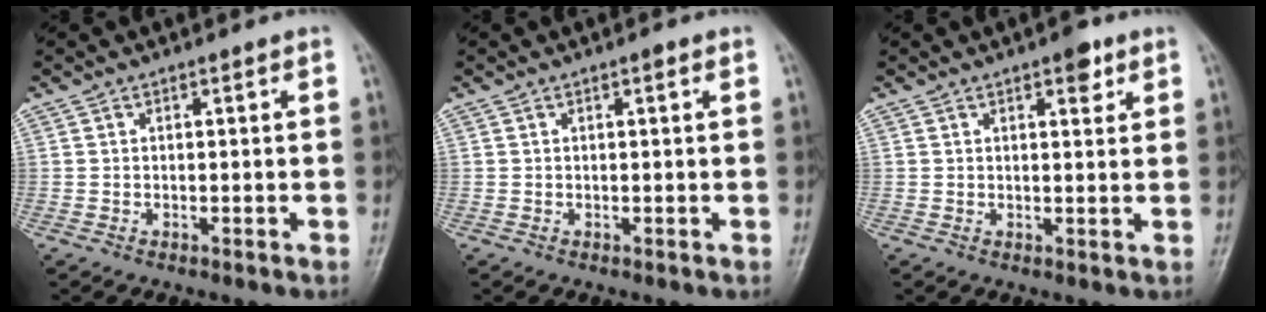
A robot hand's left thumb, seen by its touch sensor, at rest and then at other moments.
{"total": 0.7, "force": [0.3, 0.1, 0.6], "torque": [-0.009, 0.002, 0.002]}
{"total": 3.6, "force": [2.1, 1.5, 2.5], "torque": [-0.020, -0.008, 0.025]}